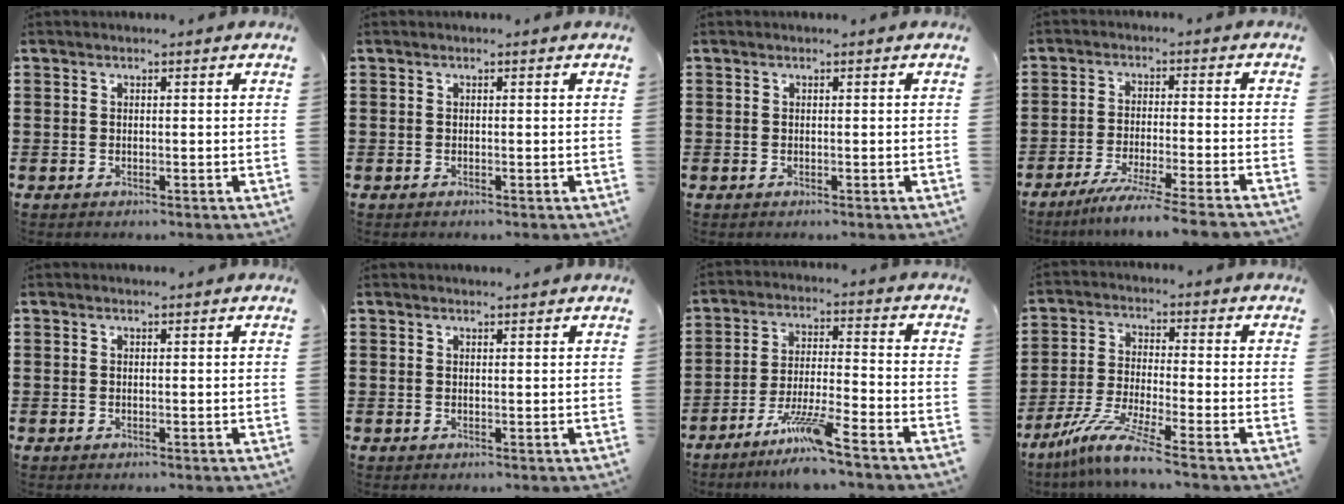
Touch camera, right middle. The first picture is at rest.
{"total": 0.0}
{"total": 0.0}
{"total": 5.5, "force": [-4.8, -0.8, 2.5], "torque": [-0.051, -0.021, -0.093]}
{"total": 0.0}
{"total": 0.8, "force": [0.8, 0.0, 0.0], "torque": [0.005, -0.004, 0.014]}
{"total": 7.9, "force": [-6.4, -0.2, 4.6], "torque": [-0.092, -0.012, -0.124]}
{"total": 7.3, "force": [-5.5, 0.0, 4.8], "torque": [-0.105, -0.018, -0.109]}